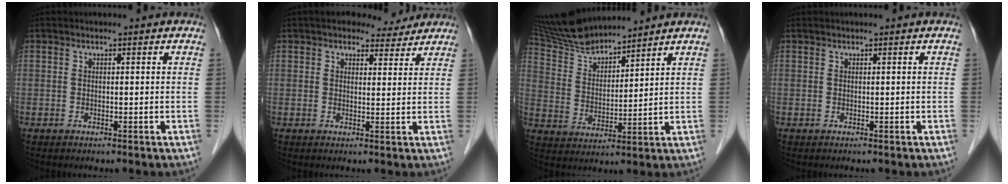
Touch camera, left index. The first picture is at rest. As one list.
[{"total": 4.7, "force": [4.1, 1.9, 1.2], "torque": [-0.010, 0.008, 0.052]}, {"total": 10.5, "force": [10.0, 0.9, 2.8], "torque": [-0.070, 0.014, 0.203]}, {"total": 0.0}]